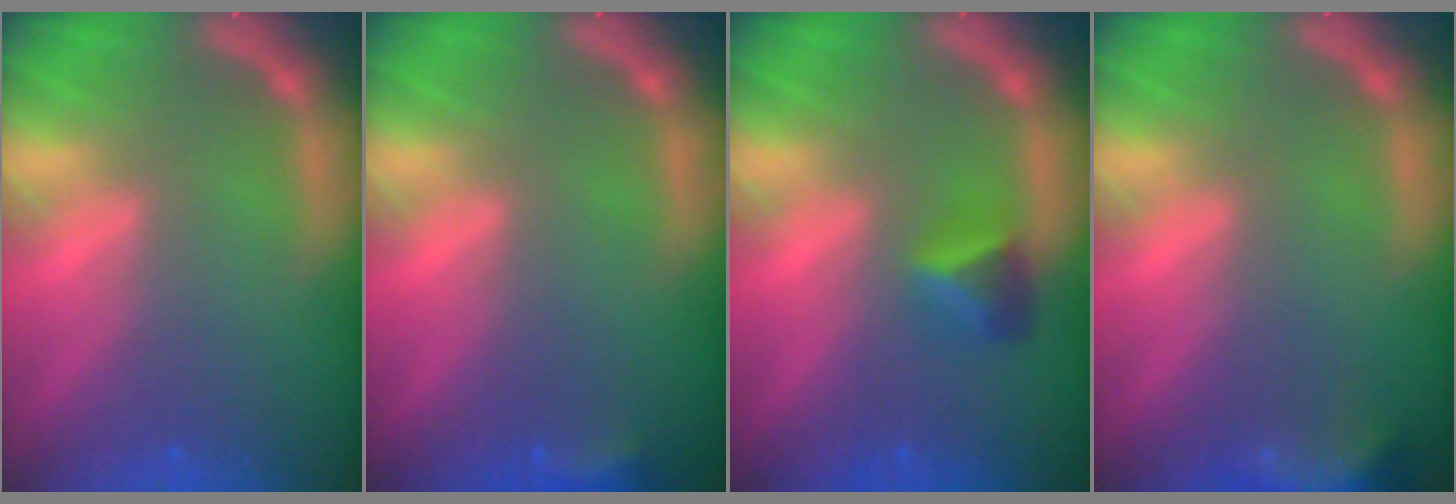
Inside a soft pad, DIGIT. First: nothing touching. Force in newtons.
{"total": 1.9}
{"total": 2.4}
{"total": 6.5}